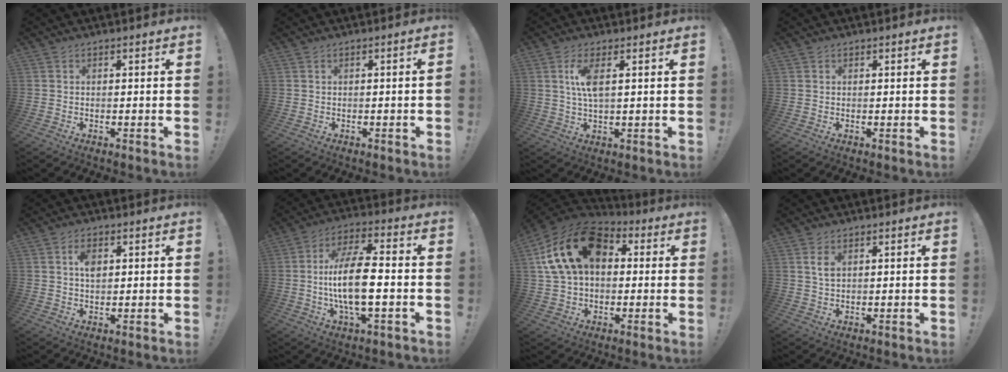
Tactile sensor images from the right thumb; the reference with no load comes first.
{"total": 0.9, "force": [-0.7, -0.3, 0.5], "torque": [-0.013, 0.002, -0.012]}
{"total": 6.5, "force": [1.8, 2.0, 5.9], "torque": [-0.107, -0.006, 0.026]}
{"total": 0.5, "force": [0.5, 0.1, -0.1], "torque": [0.011, -0.005, 0.009]}
{"total": 4.7, "force": [1.3, 2.7, 3.5], "torque": [-0.049, -0.002, 0.019]}
{"total": 14.9, "force": [-1.8, 5.1, 13.9], "torque": [-0.257, -0.003, -0.040]}
{"total": 20.7, "force": [5.9, 13.6, 14.4], "torque": [-0.257, -0.003, 0.108]}
{"total": 3.0, "force": [1.1, 1.5, 2.4], "torque": [-0.036, -0.002, 0.017]}